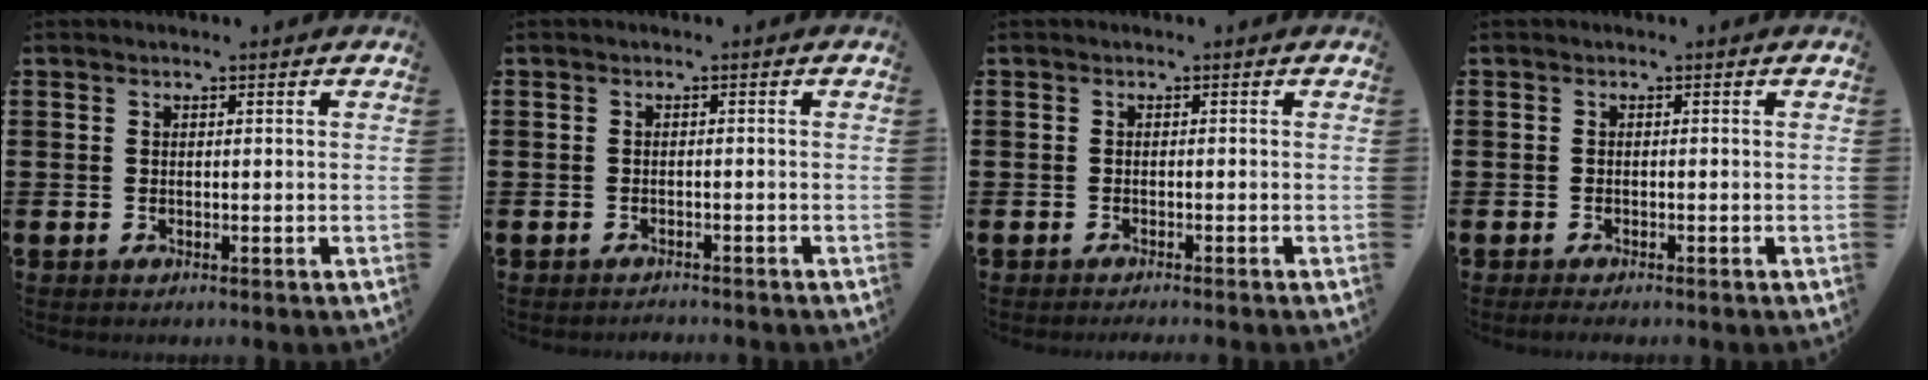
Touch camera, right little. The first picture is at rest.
{"total": 0.8, "force": [-0.8, 0.0, 0.0], "torque": [-0.001, 0.000, -0.016]}
{"total": 0.6, "force": [-0.5, -0.2, 0.1], "torque": [-0.001, -0.001, -0.011]}
{"total": 0.7, "force": [-0.5, 0.1, 0.4], "torque": [-0.008, -0.002, -0.010]}